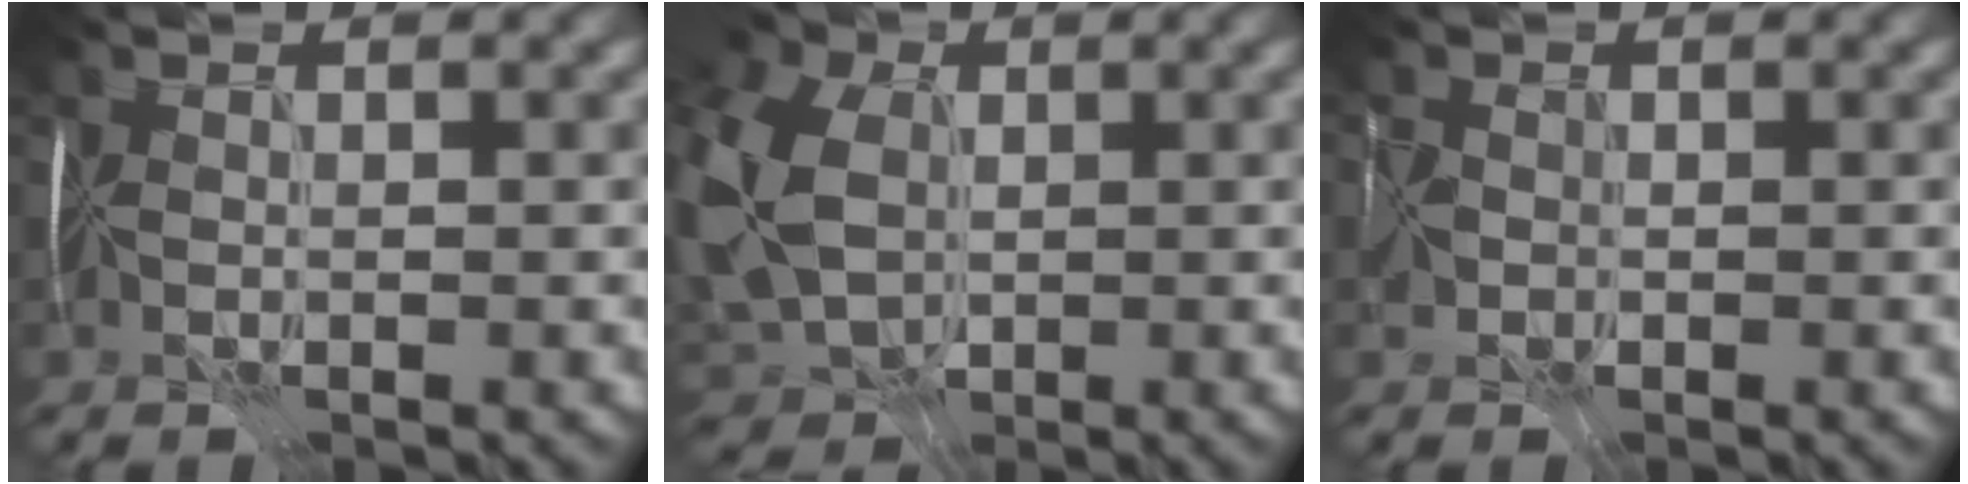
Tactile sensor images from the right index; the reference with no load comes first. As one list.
[{"total": 14.1, "force": [0.4, 10.6, 9.3], "torque": [-0.229, 0.002, -0.014]}, {"total": 1.9, "force": [-0.8, 1.5, 1.0], "torque": [-0.029, 0.001, -0.018]}]